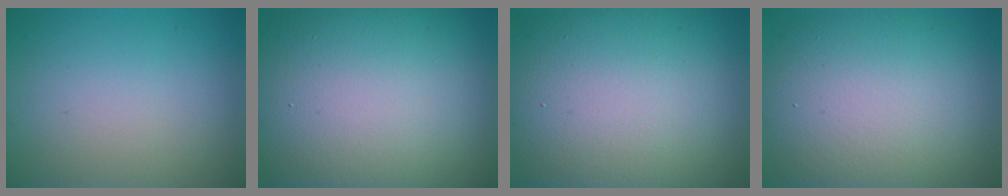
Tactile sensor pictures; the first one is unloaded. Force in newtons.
{"total": 18.0, "press": 17.9, "slide": 1.2}
{"total": 15.8, "press": 15.8, "slide": 1.1}
{"total": 12.3, "press": 12.3, "slide": 0.9}